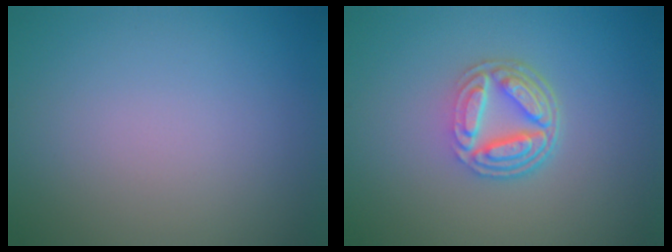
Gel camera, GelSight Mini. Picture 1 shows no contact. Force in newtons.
{"total": 5.3, "press": 3.9, "slide": 3.7}